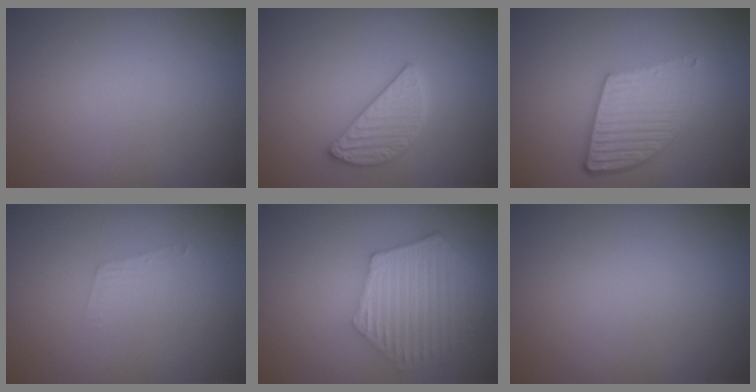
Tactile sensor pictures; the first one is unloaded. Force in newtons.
{"total": 2.7, "press": 2.7, "slide": 0.4}
{"total": 5.5, "press": 3.8, "slide": 4.0}
{"total": 0.9, "press": 0.9, "slide": 0.1}
{"total": 5.9, "press": 4.8, "slide": 3.5}
{"total": 0.0}